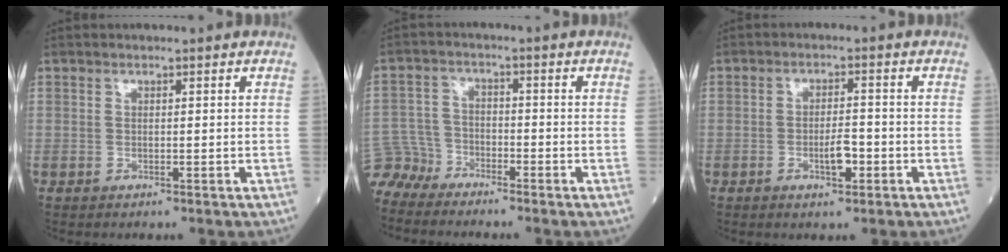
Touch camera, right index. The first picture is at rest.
{"total": 6.1, "force": [-5.7, 2.2, 0.2], "torque": [-0.021, 0.000, -0.115]}
{"total": 5.0, "force": [-1.9, 1.9, 4.2], "torque": [-0.079, 0.004, -0.028]}